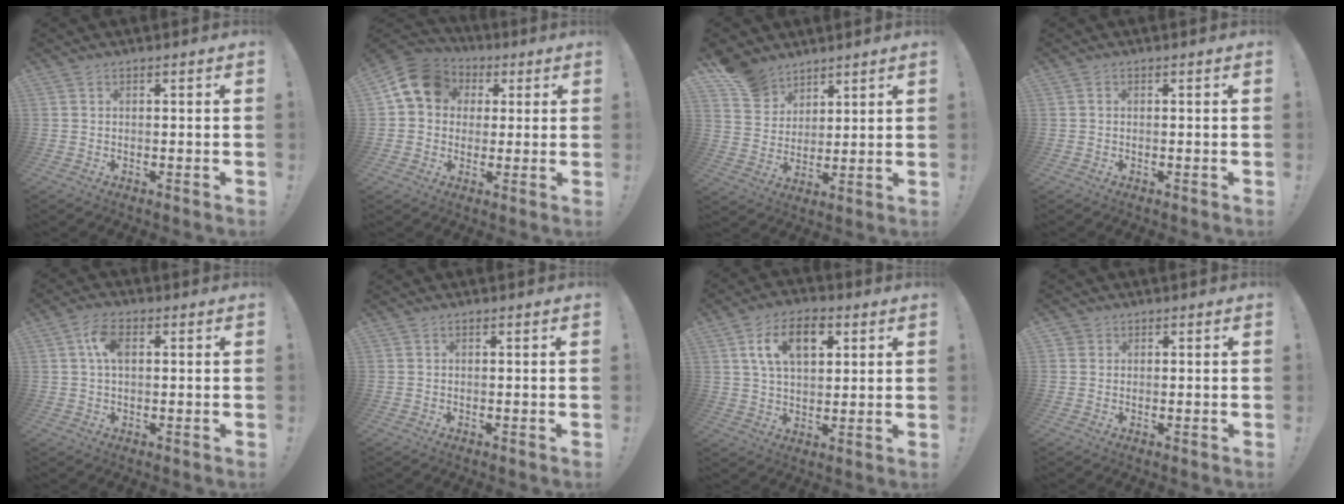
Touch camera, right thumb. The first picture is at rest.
{"total": 12.0, "force": [3.7, 9.8, 5.9], "torque": [-0.083, -0.002, 0.076]}
{"total": 10.4, "force": [7.8, 6.7, 1.8], "torque": [-0.027, -0.054, 0.153]}
{"total": 0.0}
{"total": 6.5, "force": [1.6, 3.6, 5.2], "torque": [-0.085, 0.004, 0.027]}
{"total": 0.0}
{"total": 12.5, "force": [4.8, 7.2, 9.1], "torque": [-0.142, 0.007, 0.086]}
{"total": 1.9, "force": [1.1, 1.6, 0.2], "torque": [-0.006, 0.002, 0.021]}